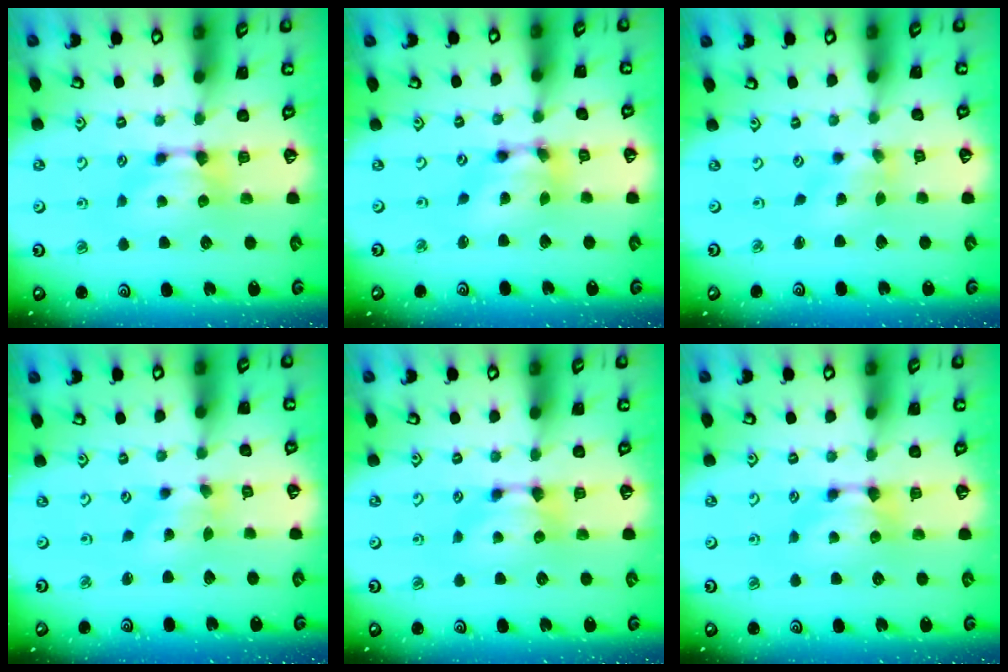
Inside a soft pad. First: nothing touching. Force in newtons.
{"total": 6.5, "press": 6.1, "slide": 2.2}
{"total": 1.8, "press": 1.6, "slide": 0.9}
{"total": 1.9, "press": 1.4, "slide": 1.3}
{"total": 0.0}
{"total": 0.0}